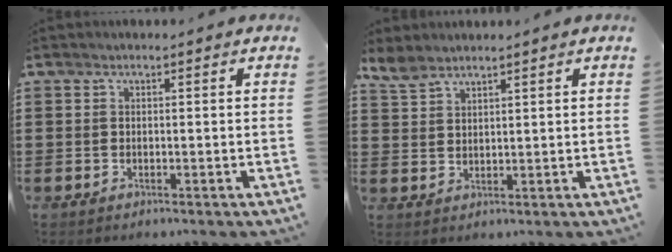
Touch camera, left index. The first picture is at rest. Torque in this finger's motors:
{"motor_torque": [-0.22, 1.06, -0.02, 0.09]}